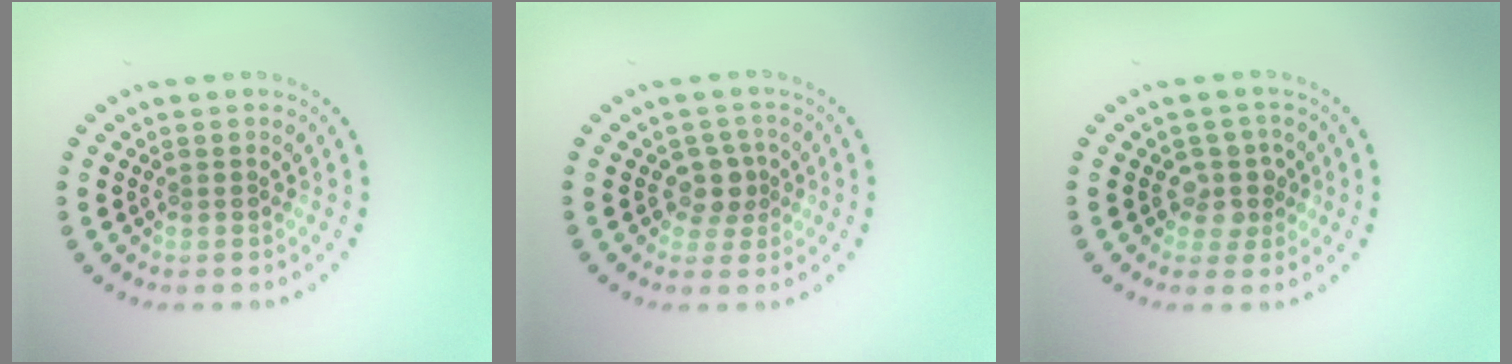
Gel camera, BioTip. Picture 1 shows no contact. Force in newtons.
{"total": 2.2, "press": 1.8, "slide": 1.3}
{"total": 2.4, "press": 2.0, "slide": 1.4}